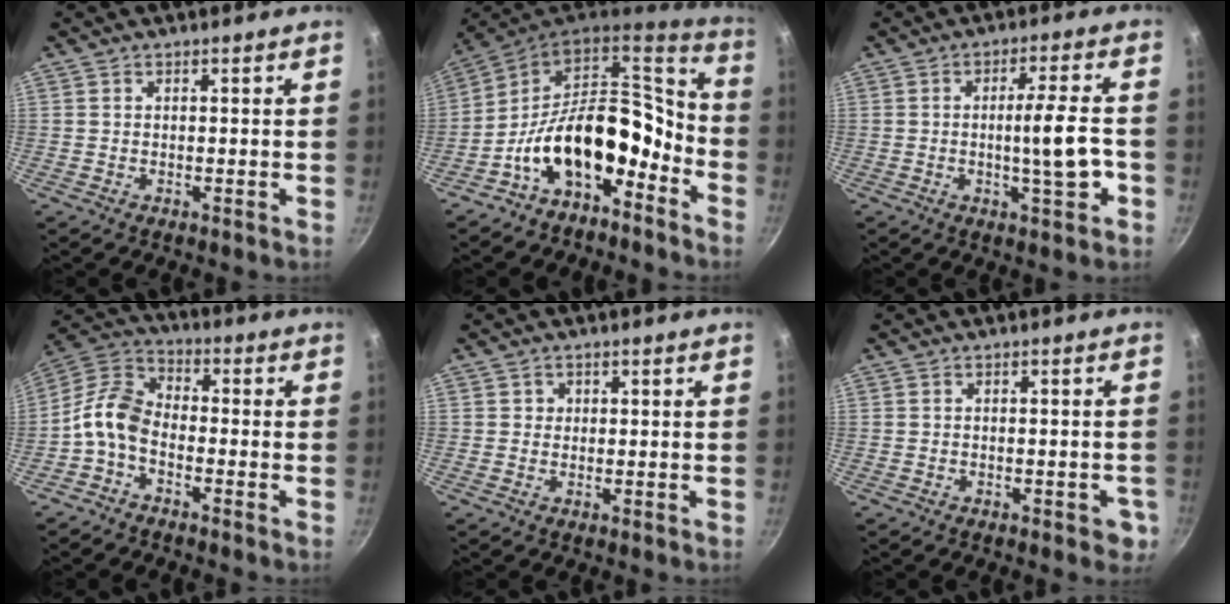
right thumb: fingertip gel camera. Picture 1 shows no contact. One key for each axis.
{"total": 17.9, "fx": -7.1, "fy": 10.5, "fz": 12.6, "tx": -0.166, "ty": 0.085, "tz": -0.135}
{"total": 8.5, "fx": -1.9, "fy": 1.3, "fz": 8.2, "tx": -0.123, "ty": 0.009, "tz": -0.028}
{"total": 8.5, "fx": -3.3, "fy": 5.3, "fz": 5.8, "tx": -0.119, "ty": 0.052, "tz": -0.083}
{"total": 1.3, "fx": 0.2, "fy": 1.2, "fz": 0.1, "tx": 0.010, "ty": 0.000, "tz": 0.001}
{"total": 3.8, "fx": -1.6, "fy": 1.9, "fz": 2.9, "tx": -0.021, "ty": 0.013, "tz": -0.012}